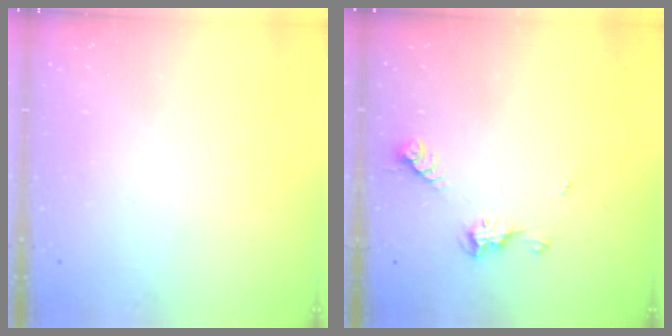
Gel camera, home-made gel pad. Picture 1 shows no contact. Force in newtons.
{"total": 6.3, "press": 6.3, "slide": 0.5}